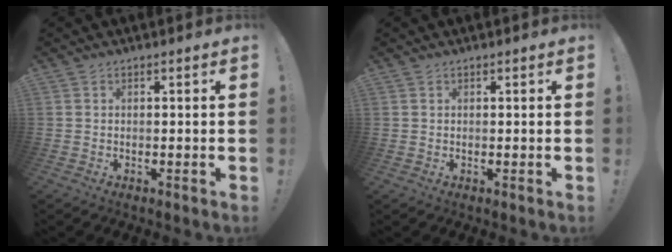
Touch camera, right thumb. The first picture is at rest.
{"total": 0.8, "force": [0.4, 0.6, -0.1], "torque": [0.010, -0.002, 0.006]}